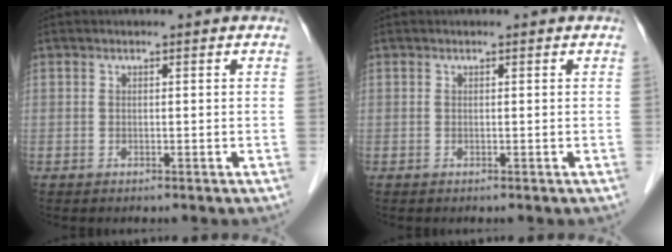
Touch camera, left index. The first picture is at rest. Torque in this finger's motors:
{"motor_torque": [0.00, 0.00, 0.00, 0.00]}